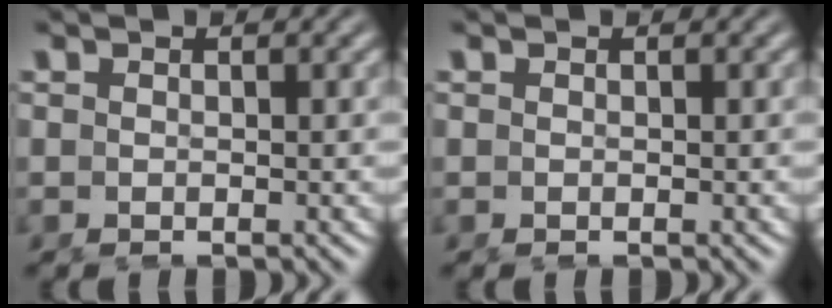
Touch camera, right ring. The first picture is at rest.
{"total": 0.0}